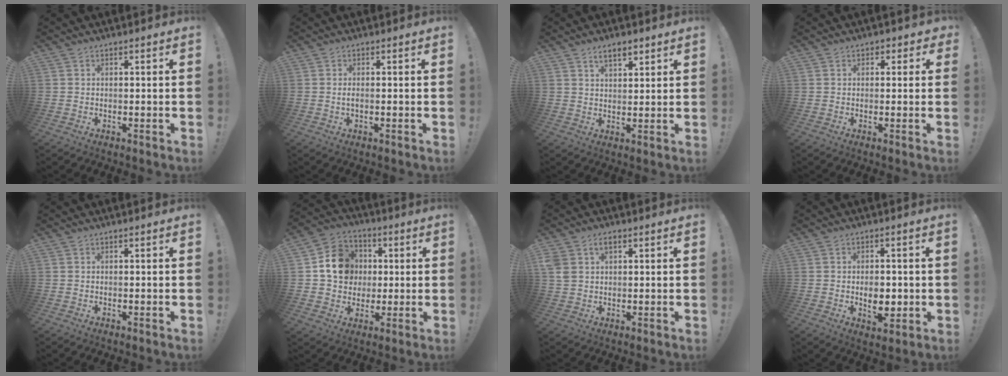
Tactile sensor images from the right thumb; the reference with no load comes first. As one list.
[{"total": 1.3, "force": [-0.3, 0.2, 1.3], "torque": [-0.023, 0.002, -0.005]}, {"total": 5.3, "force": [3.4, 2.4, 3.2], "torque": [-0.044, -0.015, 0.058]}, {"total": 2.4, "force": [0.3, 2.2, 1.0], "torque": [0.000, 0.003, 0.003]}, {"total": 0.0}, {"total": 13.4, "force": [2.1, 12.1, 5.5], "torque": [-0.062, 0.007, 0.048]}, {"total": 4.8, "force": [2.1, 3.3, 2.7], "torque": [-0.049, 0.002, 0.041]}, {"total": 6.4, "force": [-0.7, 4.3, 4.7], "torque": [-0.055, 0.002, -0.013]}]